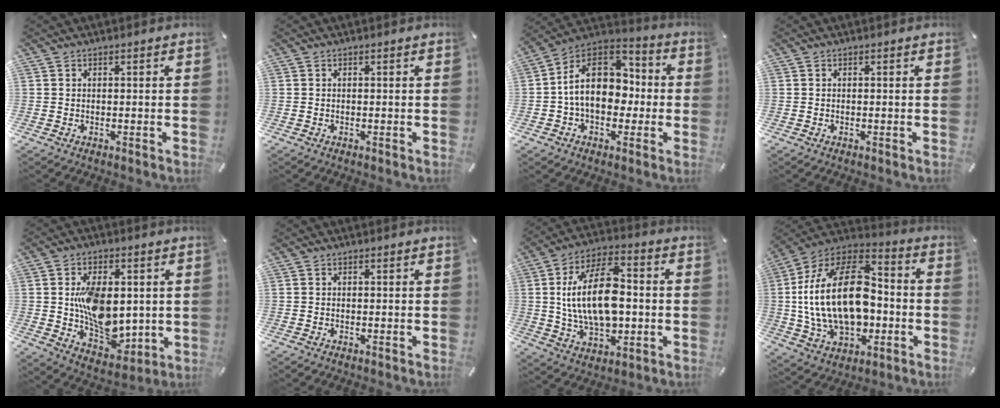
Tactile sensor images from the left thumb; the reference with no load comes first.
{"total": 0.0}
{"total": 17.1, "force": [-0.1, 12.3, 11.8], "torque": [-0.211, 0.013, -0.003]}
{"total": 0.0}
{"total": 14.6, "force": [0.1, 10.2, 10.4], "torque": [-0.170, 0.005, 0.011]}
{"total": 0.0}
{"total": 19.0, "force": [0.4, 10.9, 15.5], "torque": [-0.305, 0.008, 0.004]}
{"total": 26.6, "force": [-0.8, 17.0, 20.4], "torque": [-0.419, 0.012, -0.008]}